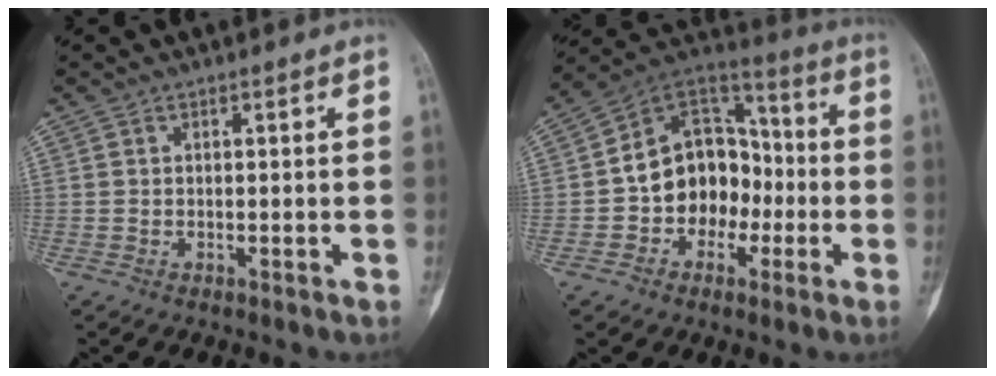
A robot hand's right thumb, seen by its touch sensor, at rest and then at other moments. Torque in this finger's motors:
{"motor_torque": [-0.14, 0.59, 1.14, -0.97, 0.25]}